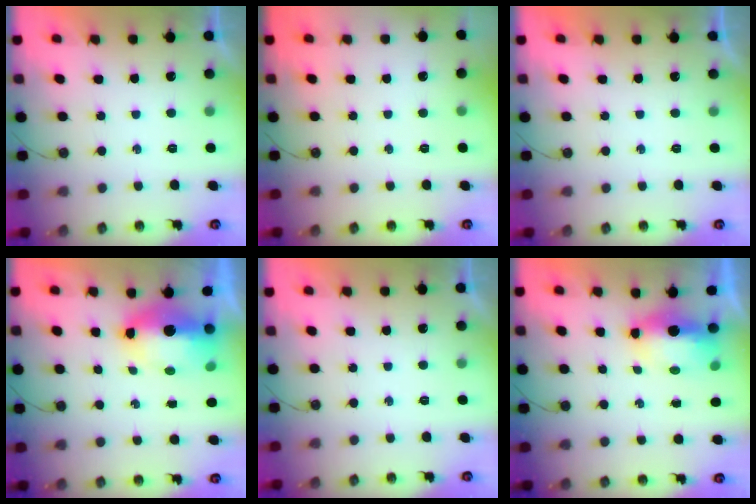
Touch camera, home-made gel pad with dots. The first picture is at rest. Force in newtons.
{"total": 0.0}
{"total": 0.0}
{"total": 10.8, "press": 10.6, "slide": 1.6}
{"total": 0.0}
{"total": 10.6, "press": 8.4, "slide": 6.5}